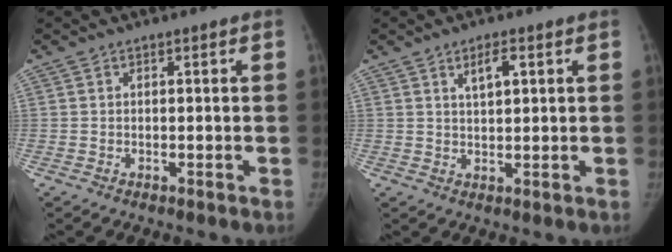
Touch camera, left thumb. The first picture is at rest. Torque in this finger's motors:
{"motor_torque": [-0.12, 0.13, 0.61, -0.49, 0.15]}